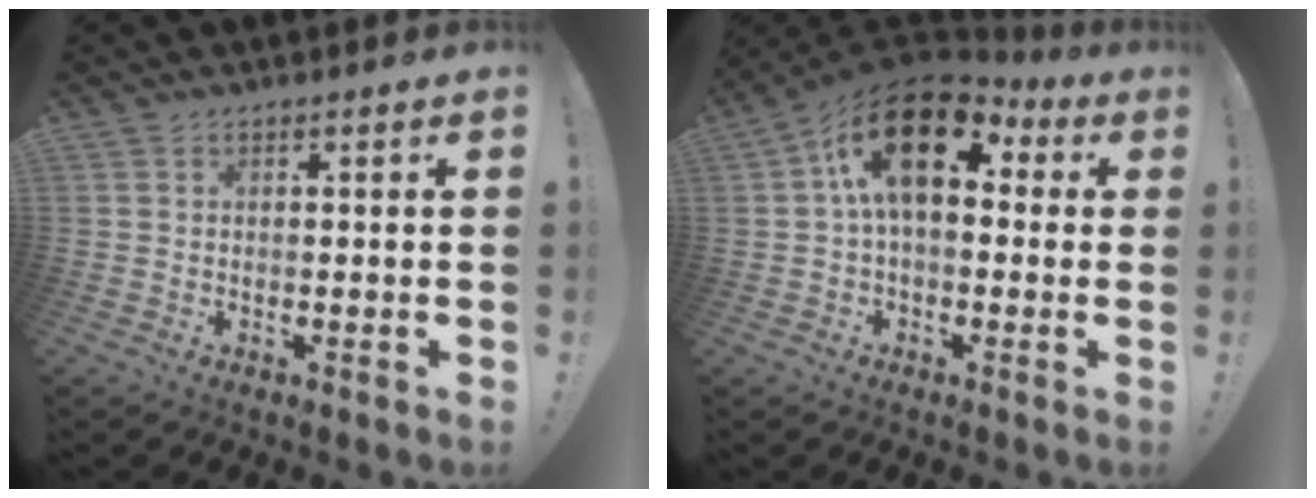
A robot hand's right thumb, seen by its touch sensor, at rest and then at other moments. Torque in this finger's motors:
{"motor_torque": [1.71, 3.30, 1.07, -0.61, 0.49]}